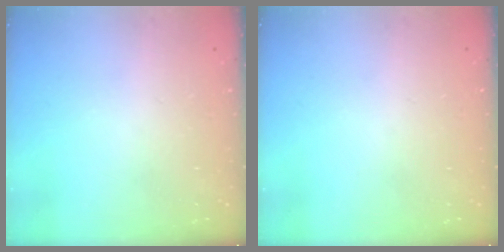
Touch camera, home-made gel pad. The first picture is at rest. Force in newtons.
{"total": 0.0}